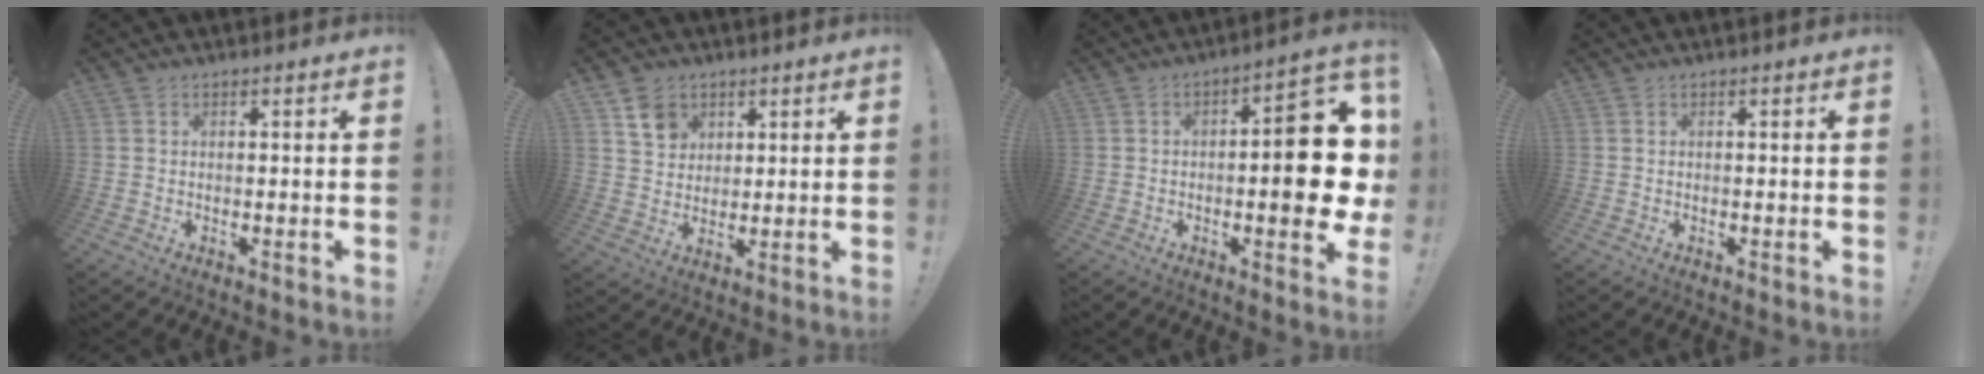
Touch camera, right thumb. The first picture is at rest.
{"total": 7.6, "force": [4.4, 5.9, 2.0], "torque": [-0.015, -0.029, 0.084]}
{"total": 15.8, "force": [-1.6, 5.3, 14.8], "torque": [-0.173, 0.000, -0.024]}
{"total": 0.0}